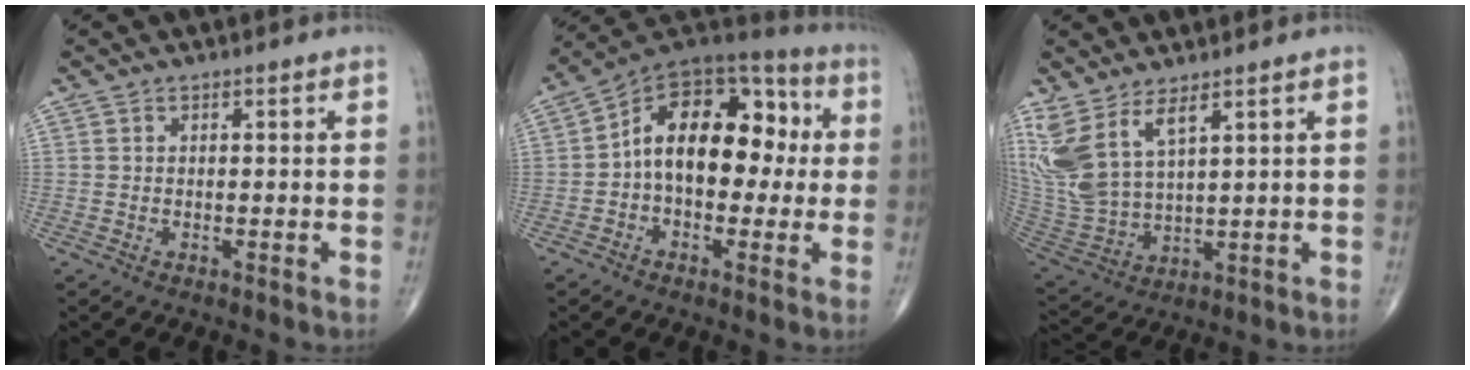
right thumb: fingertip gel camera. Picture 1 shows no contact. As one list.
[{"total": 17.4, "force": [0.5, 10.9, 13.6], "torque": [-0.169, 0.049, -0.004]}, {"total": 12.0, "force": [6.6, 4.6, 8.9], "torque": [-0.206, -0.033, 0.154]}]